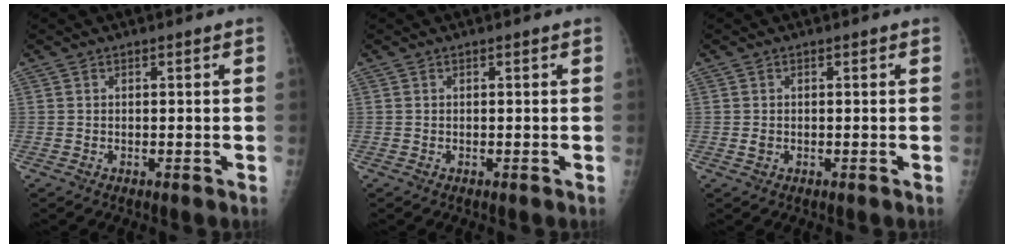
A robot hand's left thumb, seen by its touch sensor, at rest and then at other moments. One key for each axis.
{"total": 0.0}
{"total": 0.9, "fx": -0.2, "fy": 0.7, "fz": 0.5, "tx": -0.003, "ty": 0.000, "tz": -0.001}